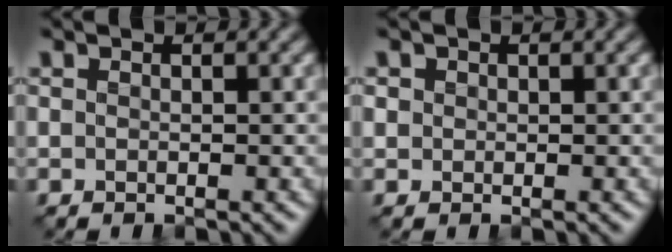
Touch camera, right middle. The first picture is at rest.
{"total": 0.7, "force": [0.2, 0.7, 0.1], "torque": [0.003, -0.002, 0.004]}